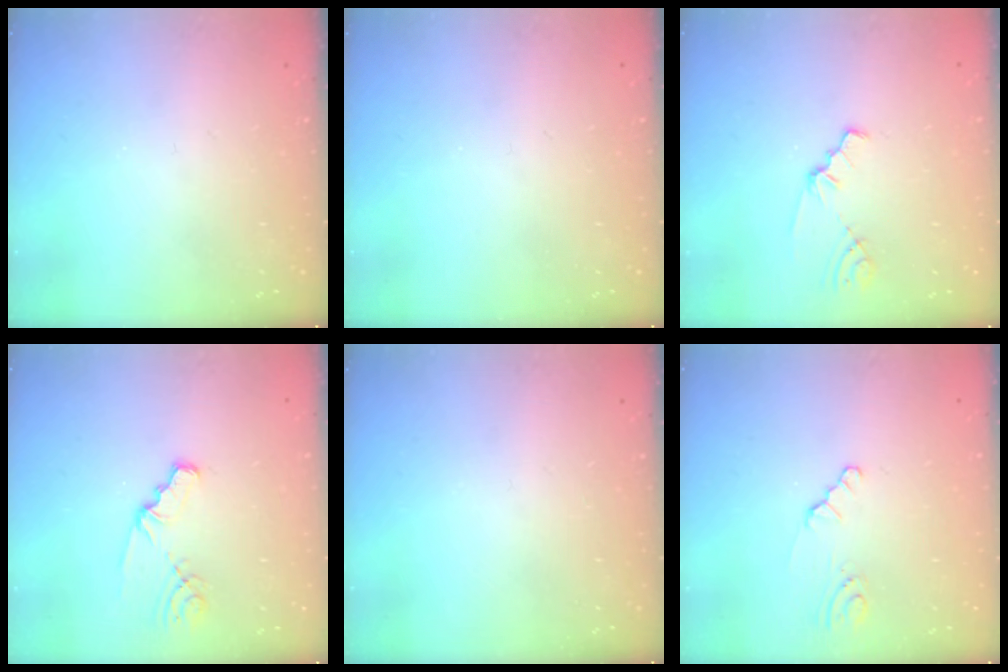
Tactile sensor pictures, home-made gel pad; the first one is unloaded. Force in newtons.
{"total": 0.0}
{"total": 1.5, "press": 1.5, "slide": 0.3}
{"total": 2.6, "press": 2.6, "slide": 0.3}
{"total": 0.0}
{"total": 1.2, "press": 1.2, "slide": 0.2}